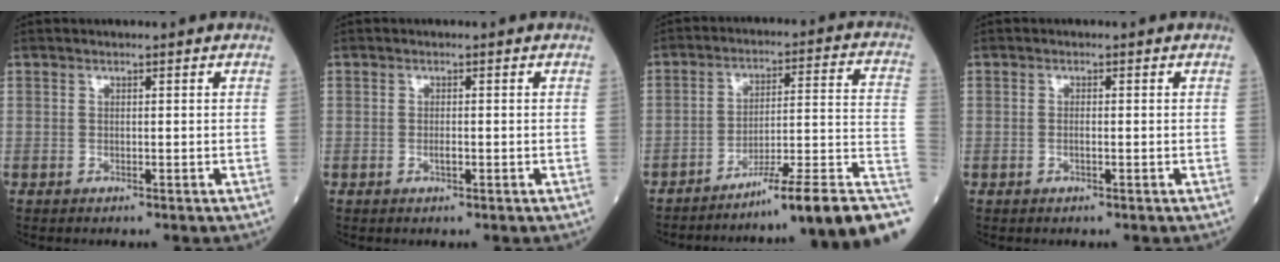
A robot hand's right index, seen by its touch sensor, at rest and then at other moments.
{"total": 0.8, "force": [-0.3, 0.3, 0.8], "torque": [-0.014, 0.000, -0.005]}
{"total": 16.8, "force": [-12.0, -0.7, 11.7], "torque": [-0.098, 0.034, -0.181]}
{"total": 0.9, "force": [-0.2, 0.2, 0.9], "torque": [-0.018, 0.000, -0.004]}